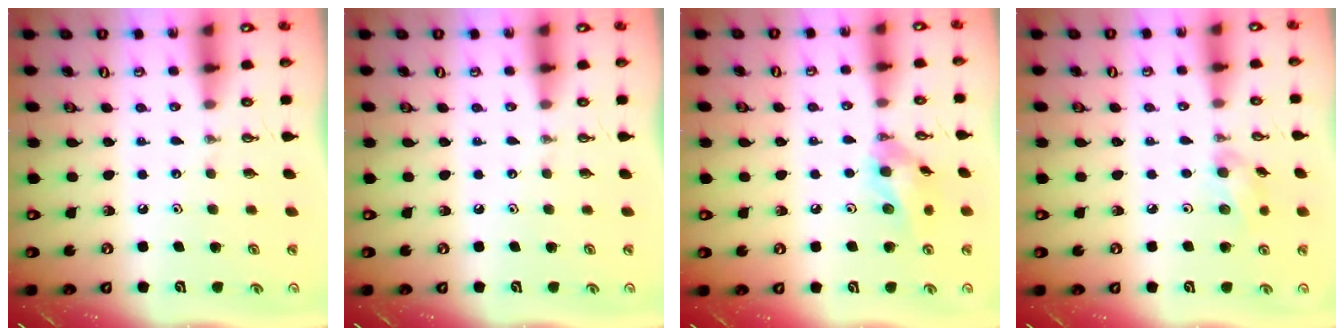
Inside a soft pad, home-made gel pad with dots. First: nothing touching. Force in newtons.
{"total": 0.0}
{"total": 11.3, "press": 11.1, "slide": 1.8}
{"total": 5.9, "press": 5.5, "slide": 2.1}